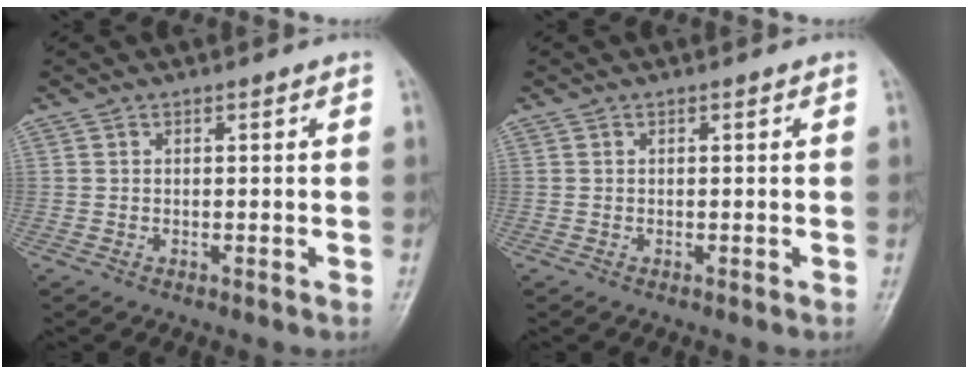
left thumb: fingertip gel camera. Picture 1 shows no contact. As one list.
[{"total": 0.0}]